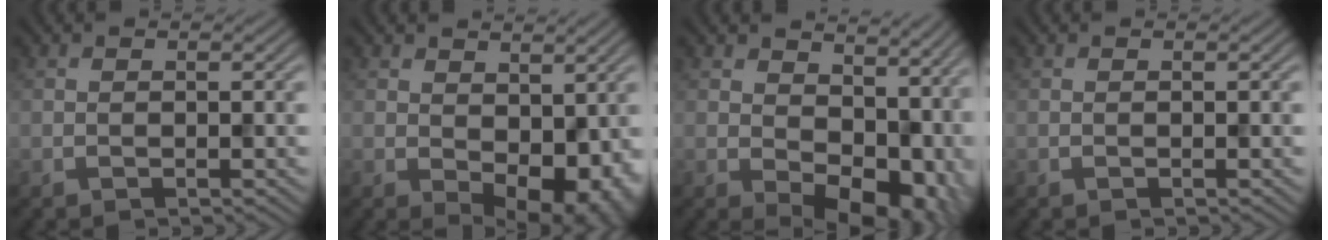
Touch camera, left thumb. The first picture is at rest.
{"total": 7.9, "force": [0.0, 5.0, 6.1], "torque": [-0.084, -0.025, 0.014]}
{"total": 10.9, "force": [1.3, 7.3, 8.0], "torque": [-0.104, -0.030, 0.039]}
{"total": 0.0}